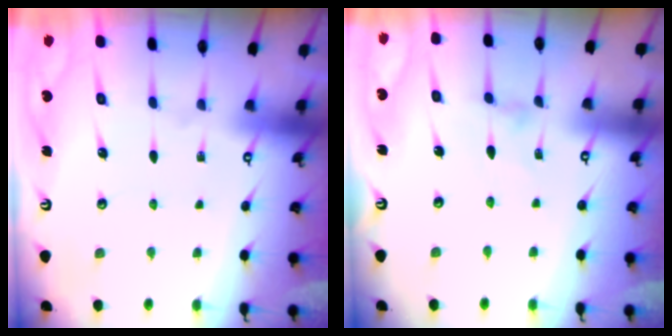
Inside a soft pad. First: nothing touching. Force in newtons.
{"total": 0.8, "press": 0.8, "slide": 0.2}